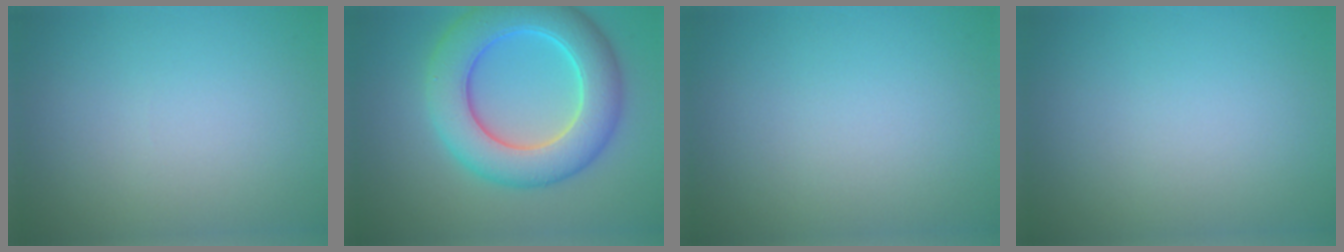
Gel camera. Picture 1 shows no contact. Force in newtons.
{"total": 8.7, "press": 8.7, "slide": 0.3}
{"total": 0.0}
{"total": 0.0}